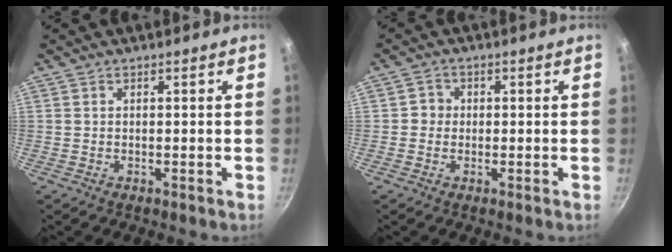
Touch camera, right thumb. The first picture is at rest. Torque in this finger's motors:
{"motor_torque": [-0.09, 0.33, 0.52, -0.42, 0.04]}